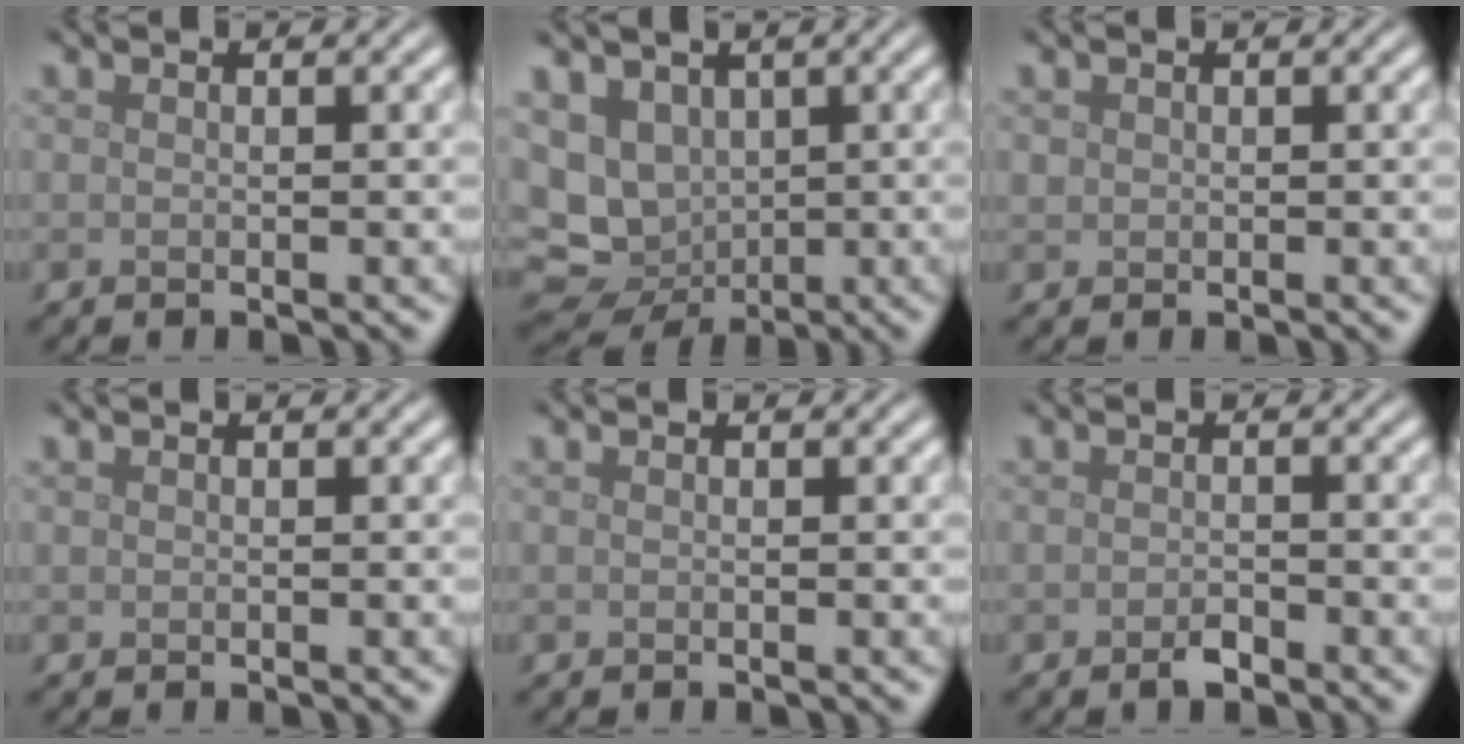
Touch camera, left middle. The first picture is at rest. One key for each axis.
{"total": 7.6, "fx": 0.2, "fy": 6.6, "fz": 3.8, "tx": -0.066, "ty": -0.003, "tz": 0.009}
{"total": 0.6, "fx": 0.2, "fy": 0.5, "fz": 0.0, "tx": 0.004, "ty": -0.001, "tz": 0.005}
{"total": 0.0}
{"total": 0.0}
{"total": 1.2, "fx": -0.8, "fy": 0.5, "fz": 0.7, "tx": -0.013, "ty": 0.000, "tz": -0.015}